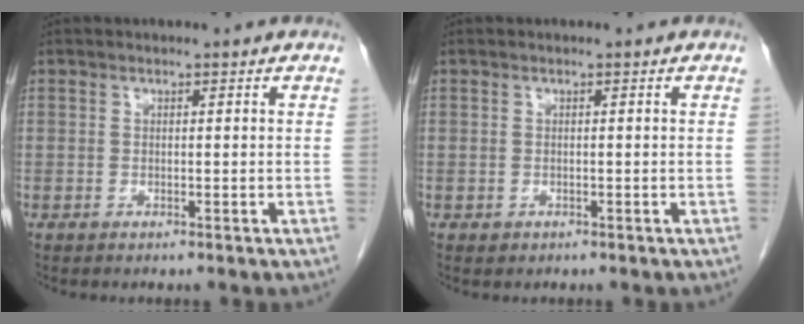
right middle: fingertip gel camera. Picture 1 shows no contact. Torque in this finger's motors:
{"motor_torque": [0.05, 0.17, 0.03, 0.01]}